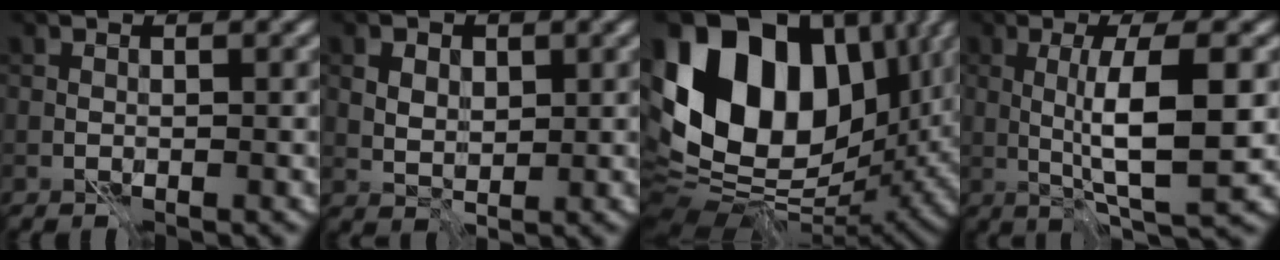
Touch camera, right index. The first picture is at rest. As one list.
[{"total": 2.7, "force": [1.2, 1.9, 1.6], "torque": [-0.033, 0.003, 0.018]}, {"total": 17.5, "force": [3.7, 12.3, 11.8], "torque": [-0.226, 0.035, 0.057]}, {"total": 6.5, "force": [0.2, 1.0, 6.4], "torque": [-0.113, 0.000, 0.007]}]